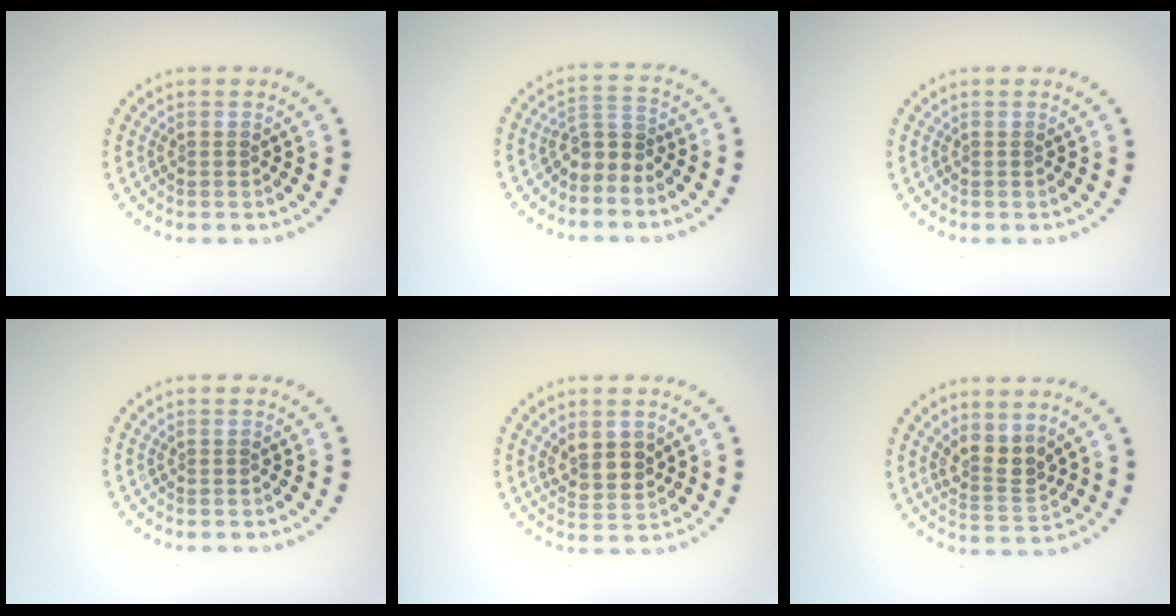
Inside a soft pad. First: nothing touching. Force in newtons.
{"total": 2.6, "press": 2.0, "slide": 1.6}
{"total": 0.0}
{"total": 0.0}
{"total": 2.8, "press": 2.6, "slide": 1.1}
{"total": 2.7, "press": 2.3, "slide": 1.5}